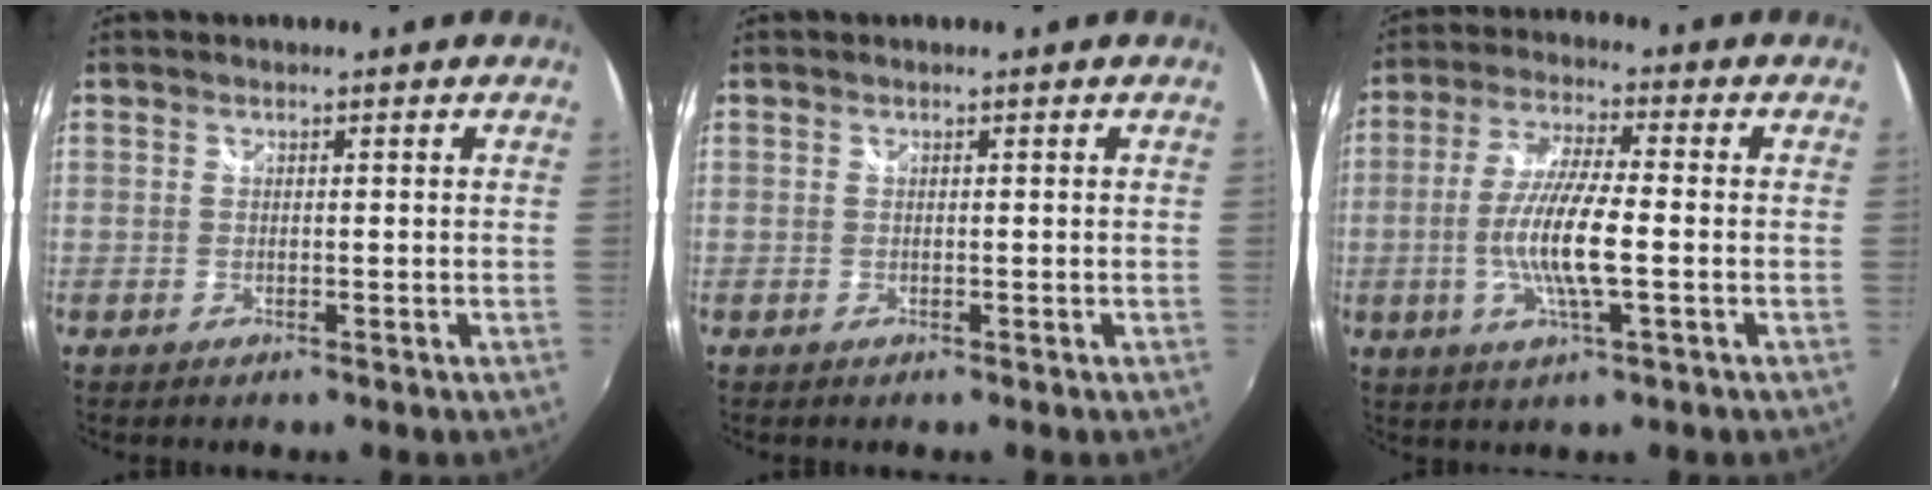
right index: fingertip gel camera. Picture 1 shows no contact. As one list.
[{"total": 0.0}, {"total": 10.6, "force": [-2.0, 1.6, 10.3], "torque": [-0.204, -0.006, -0.040]}]